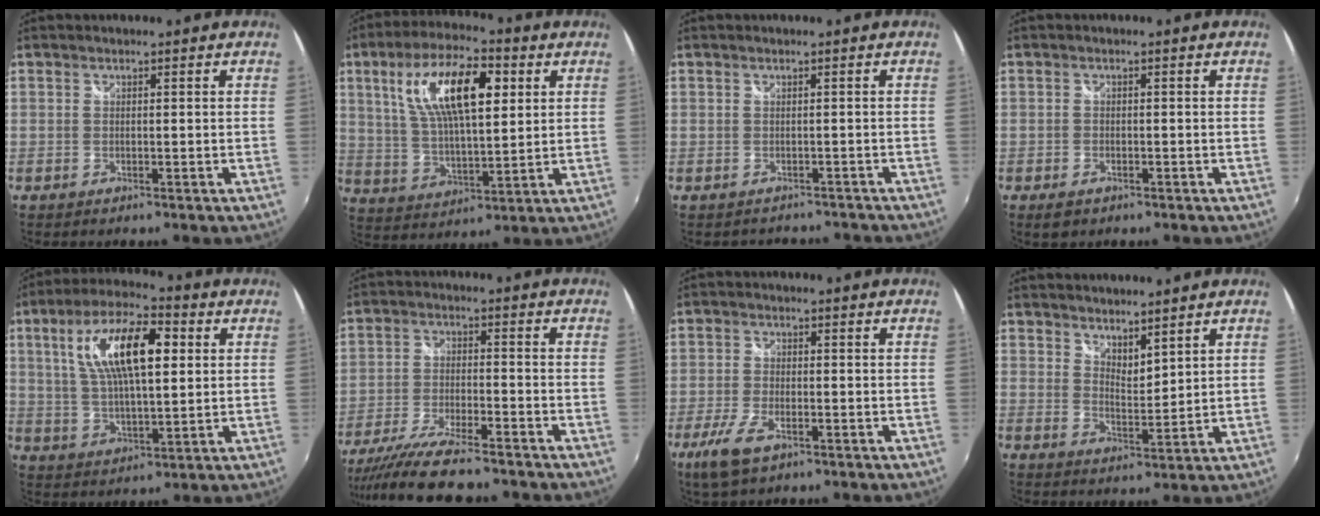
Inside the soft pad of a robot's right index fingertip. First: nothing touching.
{"total": 16.5, "force": [5.8, 6.2, 14.2], "torque": [-0.259, 0.020, 0.105]}
{"total": 3.9, "force": [-3.2, 2.2, 0.5], "torque": [0.002, 0.005, -0.037]}
{"total": 2.5, "force": [-1.5, 1.6, 1.2], "torque": [-0.024, -0.004, -0.022]}
{"total": 15.5, "force": [4.3, 5.8, 13.8], "torque": [-0.253, 0.021, 0.077]}
{"total": 13.3, "force": [-11.7, 1.5, 6.2], "torque": [-0.141, -0.030, -0.203]}
{"total": 7.4, "force": [-4.2, 3.0, 5.2], "torque": [-0.130, -0.014, -0.078]}
{"total": 4.5, "force": [3.9, 1.3, 1.7], "torque": [-0.021, -0.005, 0.068]}